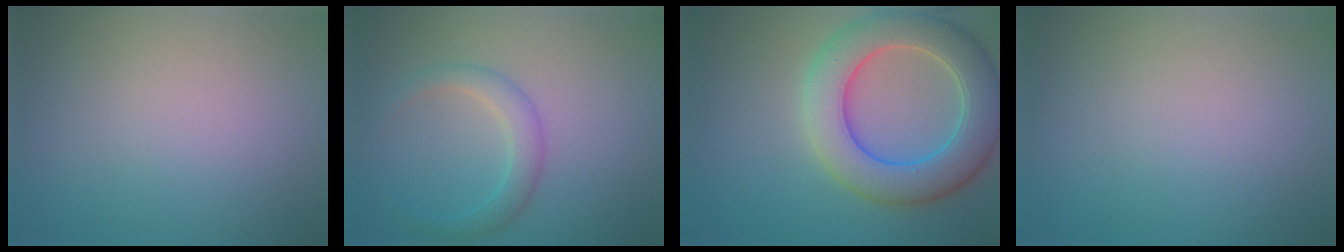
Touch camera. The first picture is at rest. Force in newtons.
{"total": 2.5, "press": 2.5, "slide": 0.0}
{"total": 8.3, "press": 8.3, "slide": 0.3}
{"total": 0.0}